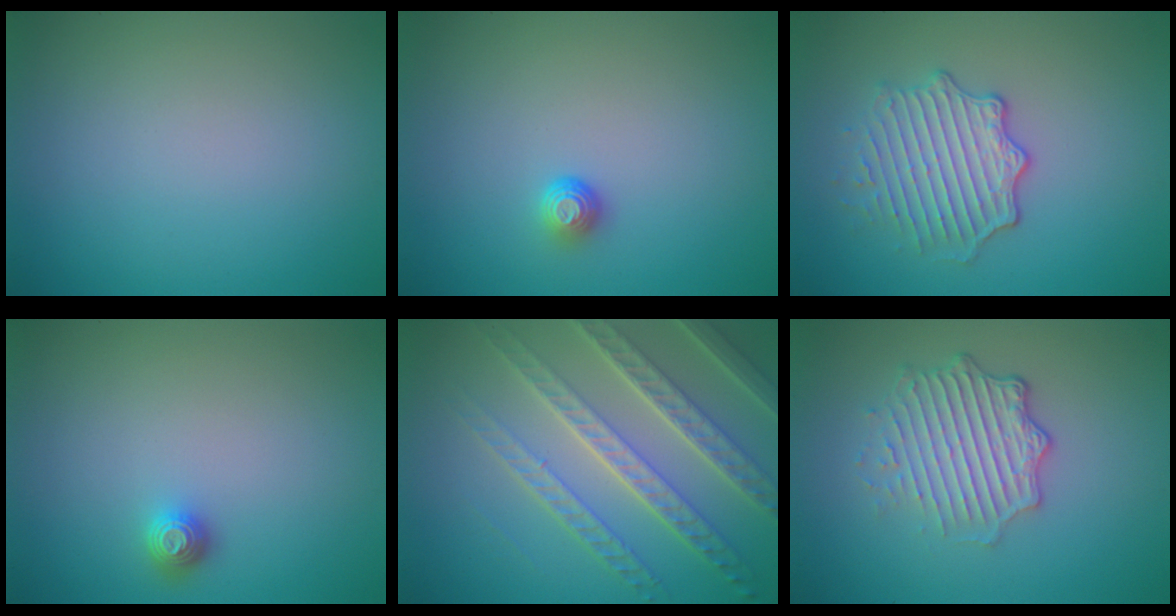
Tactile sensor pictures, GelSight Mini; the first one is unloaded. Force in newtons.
{"total": 1.2, "press": 0.9, "slide": 0.8}
{"total": 4.1, "press": 3.4, "slide": 2.3}
{"total": 1.4, "press": 1.2, "slide": 0.5}
{"total": 7.7, "press": 5.4, "slide": 5.5}
{"total": 4.9, "press": 3.5, "slide": 3.3}